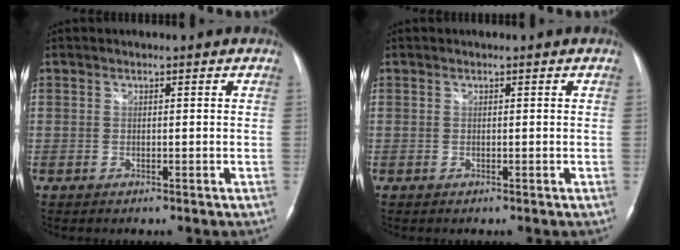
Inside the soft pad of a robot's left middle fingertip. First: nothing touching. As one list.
[{"total": 0.0}]